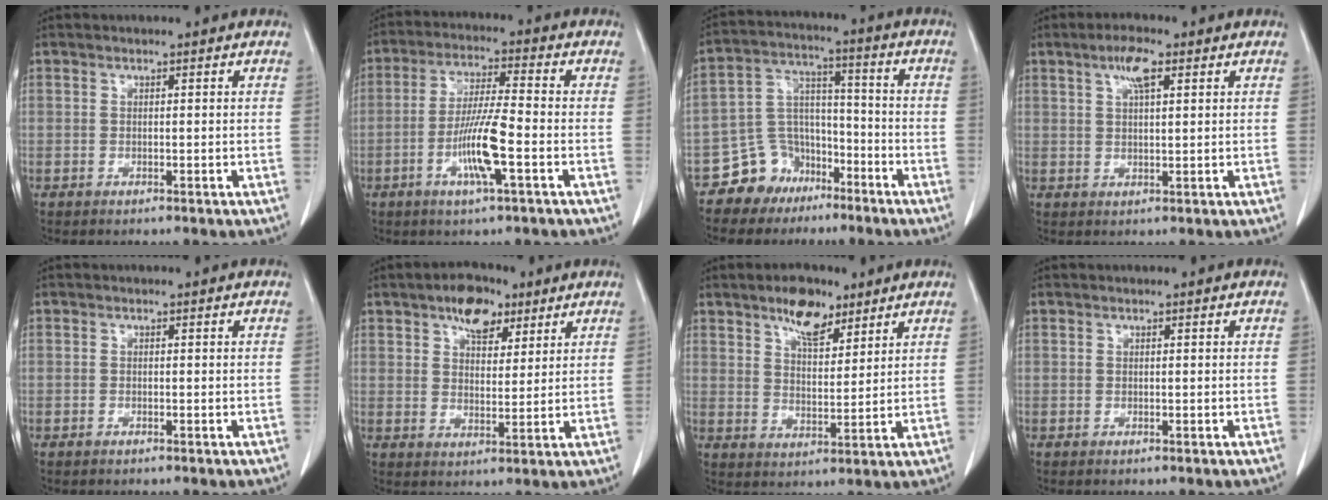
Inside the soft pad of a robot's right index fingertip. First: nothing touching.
{"total": 9.0, "force": [-2.9, 0.3, 8.5], "torque": [-0.166, -0.005, -0.056]}
{"total": 8.8, "force": [-6.0, 6.3, 1.1], "torque": [-0.022, 0.038, -0.101]}
{"total": 4.3, "force": [2.2, 1.0, 3.6], "torque": [-0.073, 0.006, 0.040]}
{"total": 0.0}
{"total": 7.2, "force": [4.5, 3.8, 4.2], "torque": [-0.068, 0.013, 0.075]}
{"total": 7.2, "force": [5.0, 3.0, 4.3], "torque": [-0.075, 0.005, 0.088]}
{"total": 0.0}